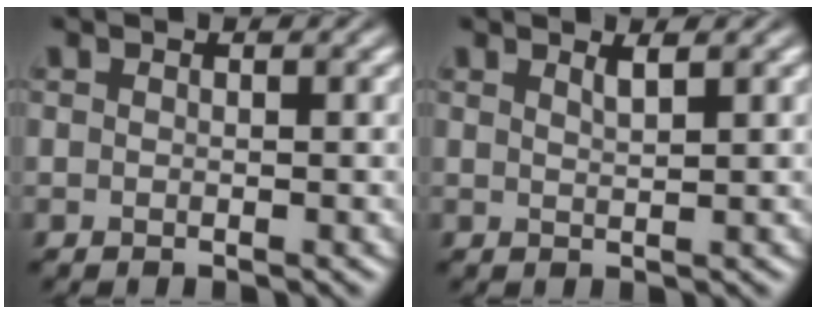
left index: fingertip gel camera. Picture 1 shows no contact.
{"total": 1.3, "force": [0.9, 0.3, 0.8], "torque": [-0.006, 0.002, 0.012]}